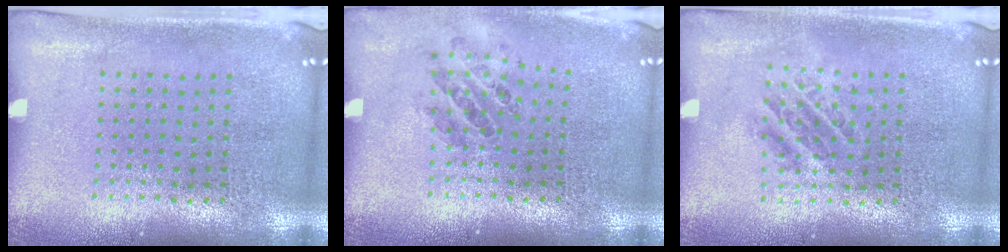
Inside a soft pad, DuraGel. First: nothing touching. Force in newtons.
{"total": 0.8, "press": 0.8, "slide": 0.0}
{"total": 1.2, "press": 1.1, "slide": 0.6}